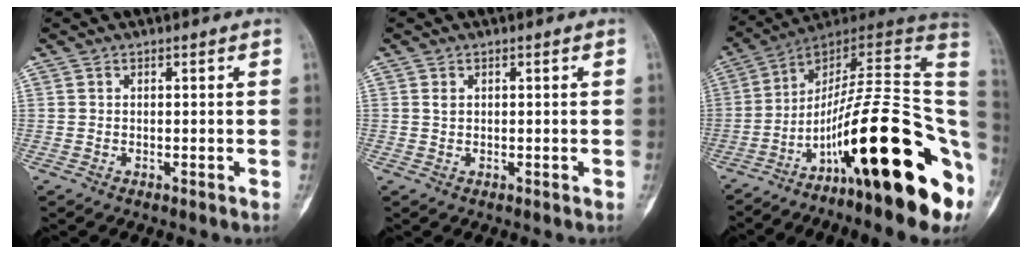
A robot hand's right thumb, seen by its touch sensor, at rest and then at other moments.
{"total": 0.9, "force": [0.3, 0.6, 0.5], "torque": [-0.005, 0.003, 0.006]}
{"total": 29.4, "force": [-9.6, 7.3, 26.8], "torque": [-0.332, 0.064, -0.151]}